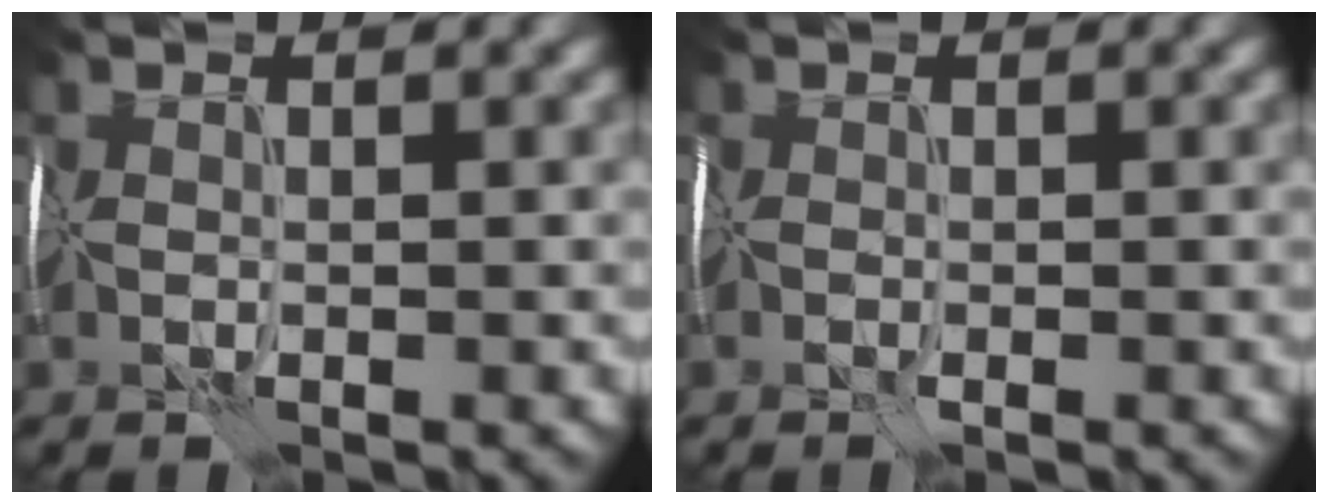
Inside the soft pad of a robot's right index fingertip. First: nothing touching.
{"total": 0.6, "force": [-0.4, 0.0, 0.5], "torque": [-0.012, -0.004, -0.009]}